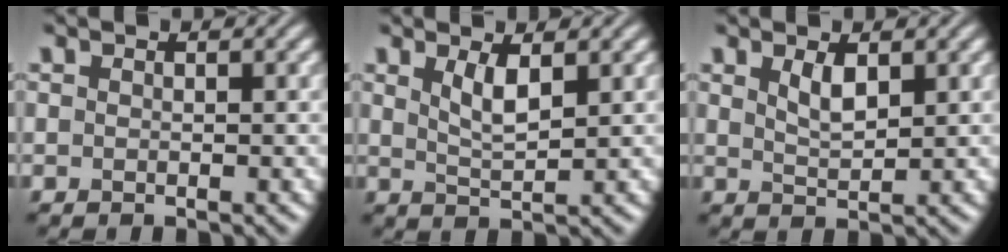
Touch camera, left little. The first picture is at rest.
{"total": 2.4, "force": [1.2, 0.6, 2.0], "torque": [-0.039, -0.005, 0.026]}
{"total": 2.0, "force": [1.1, 0.6, 1.5], "torque": [-0.032, -0.003, 0.024]}